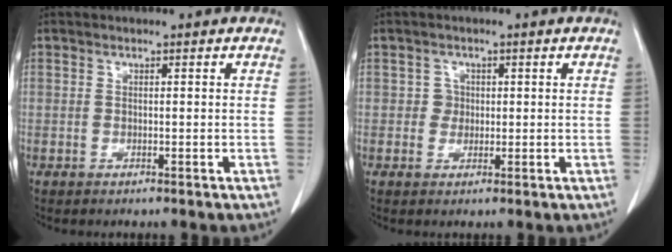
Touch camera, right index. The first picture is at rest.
{"total": 2.3, "force": [0.1, 2.2, 0.7], "torque": [-0.005, 0.007, 0.003]}